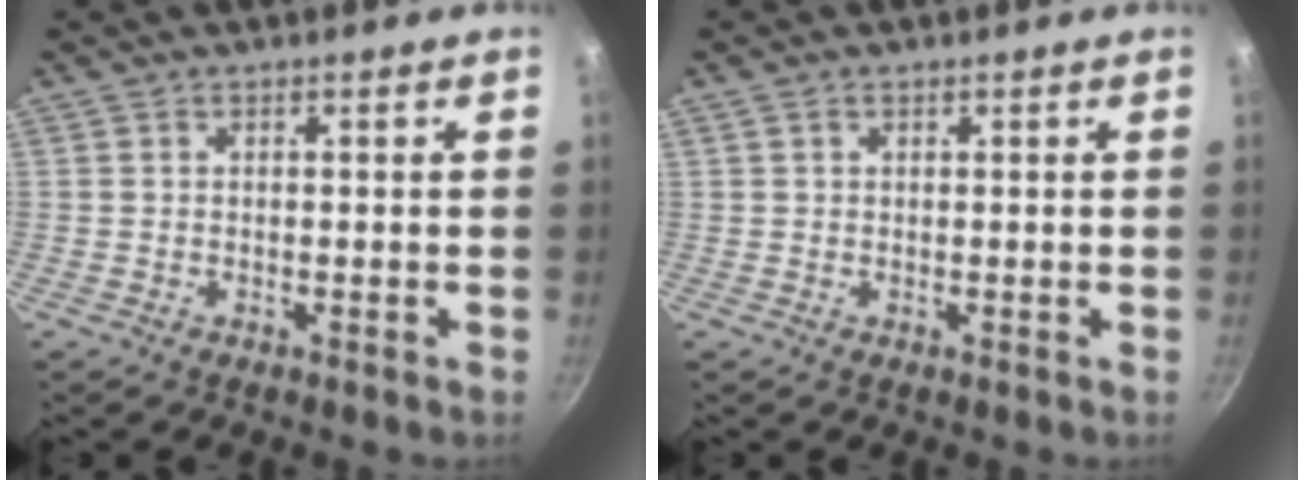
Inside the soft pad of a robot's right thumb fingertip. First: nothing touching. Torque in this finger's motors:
{"motor_torque": [-0.31, -0.32, -0.57, 0.28, -0.02]}